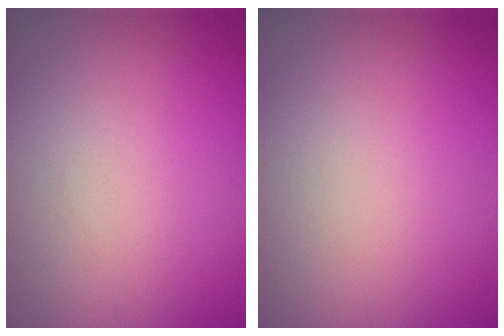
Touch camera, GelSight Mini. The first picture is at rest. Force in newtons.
{"total": 0.0}